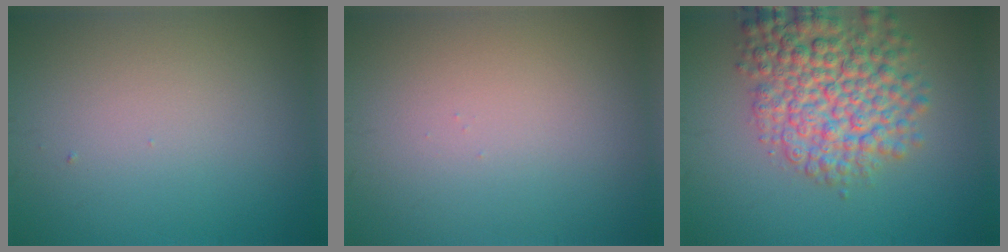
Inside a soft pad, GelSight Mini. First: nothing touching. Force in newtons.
{"total": 0.0}
{"total": 8.0, "press": 8.0, "slide": 0.3}